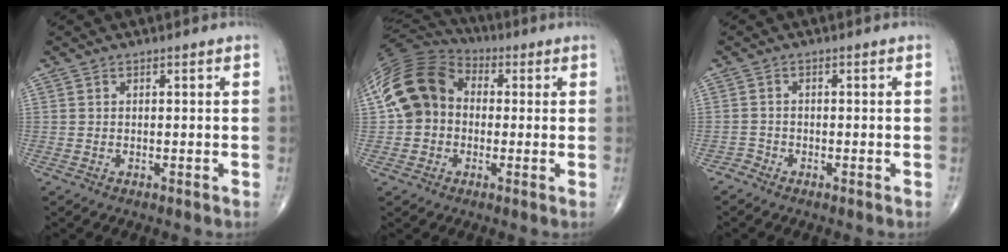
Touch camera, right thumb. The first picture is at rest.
{"total": 14.4, "force": [0.8, 11.5, 8.6], "torque": [-0.164, 0.036, 0.003]}
{"total": 1.3, "force": [-1.1, 0.5, -0.4], "torque": [0.013, -0.002, -0.027]}